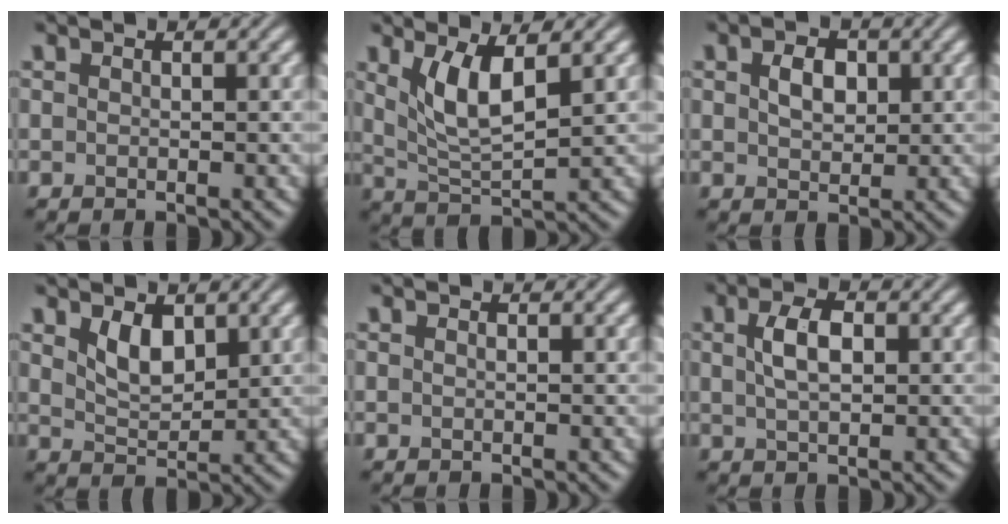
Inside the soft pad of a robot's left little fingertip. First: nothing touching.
{"total": 4.5, "force": [1.8, 1.4, 3.8], "torque": [-0.084, -0.009, 0.040]}
{"total": 2.5, "force": [0.7, 1.7, 1.8], "torque": [-0.037, 0.002, 0.012]}
{"total": 3.0, "force": [1.5, 1.6, 2.0], "torque": [-0.042, -0.006, 0.033]}
{"total": 0.0}
{"total": 3.3, "force": [0.8, 1.7, 2.7], "torque": [-0.058, 0.004, 0.014]}